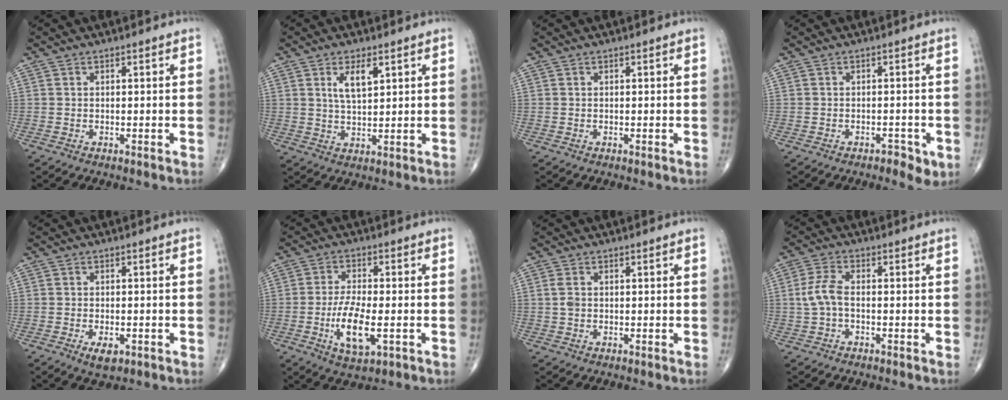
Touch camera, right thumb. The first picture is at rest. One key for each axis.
{"total": 5.4, "fx": 2.3, "fy": 2.2, "fz": 4.3, "tx": -0.074, "ty": -0.015, "tz": 0.045}
{"total": 0.0}
{"total": 2.9, "fx": -1.4, "fy": 1.5, "fz": 2.0, "tx": -0.023, "ty": 0.008, "tz": -0.017}
{"total": 3.3, "fx": -1.5, "fy": 1.6, "fz": 2.5, "tx": -0.039, "ty": -0.001, "tz": -0.020}
{"total": 9.0, "fx": -2.4, "fy": 3.3, "fz": 8.0, "tx": -0.155, "ty": -0.001, "tz": -0.040}
{"total": 1.7, "fx": 0.1, "fy": 1.1, "fz": 1.2, "tx": -0.028, "ty": -0.001, "tz": 0.002}
{"total": 4.7, "fx": -0.5, "fy": 2.4, "fz": 4.0, "tx": -0.095, "ty": 0.012, "tz": -0.015}